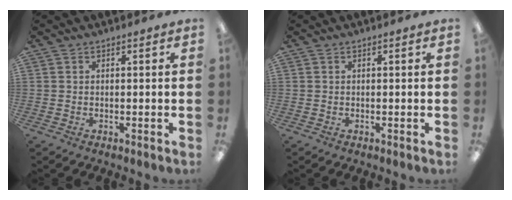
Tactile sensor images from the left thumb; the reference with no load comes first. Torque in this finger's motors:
{"motor_torque": [-0.02, 0.02, 0.05, -0.05, 0.00]}